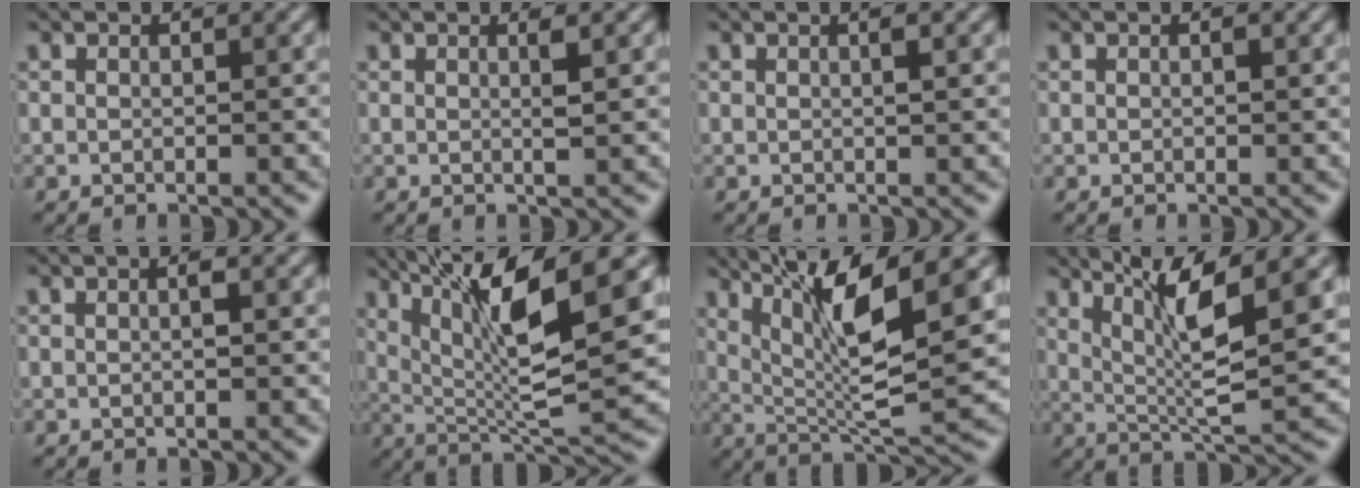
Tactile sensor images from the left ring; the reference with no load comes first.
{"total": 1.0, "force": [0.0, 0.0, 1.0], "torque": [-0.015, 0.001, 0.001]}
{"total": 0.7, "force": [0.1, 0.1, 0.7], "torque": [-0.008, 0.004, 0.005]}
{"total": 0.0}
{"total": 0.9, "force": [-0.3, 0.1, 0.8], "torque": [-0.008, 0.000, -0.001]}
{"total": 11.3, "force": [4.4, 2.5, 10.2], "torque": [-0.188, 0.011, 0.094]}
{"total": 10.2, "force": [4.1, 2.1, 9.1], "torque": [-0.170, 0.008, 0.089]}
{"total": 7.3, "force": [2.7, 1.4, 6.7], "torque": [-0.125, 0.001, 0.063]}